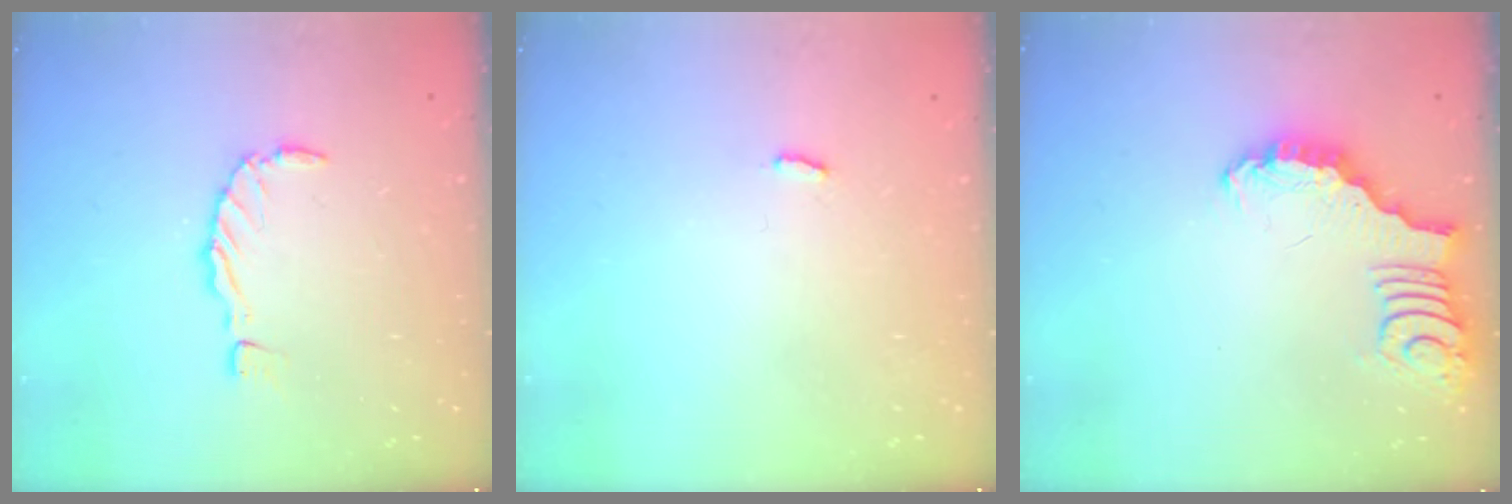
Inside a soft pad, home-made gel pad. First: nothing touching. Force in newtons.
{"total": 2.2, "press": 2.2, "slide": 0.2}
{"total": 3.3, "press": 3.3, "slide": 0.4}